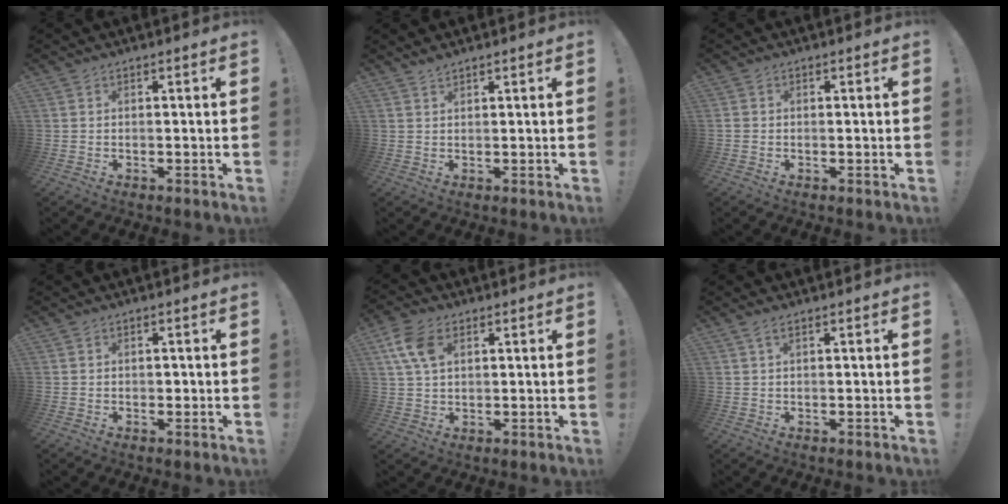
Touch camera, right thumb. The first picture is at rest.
{"total": 1.4, "force": [1.3, 0.1, 0.5], "torque": [-0.006, -0.006, 0.023]}
{"total": 0.9, "force": [-0.3, 0.8, 0.4], "torque": [-0.010, 0.004, -0.004]}
{"total": 0.8, "force": [-0.3, 0.8, 0.3], "torque": [-0.008, 0.004, -0.004]}
{"total": 9.2, "force": [3.5, 5.7, 6.3], "torque": [-0.132, 0.002, 0.069]}
{"total": 1.6, "force": [0.8, 0.3, 1.3], "torque": [-0.025, -0.002, 0.014]}